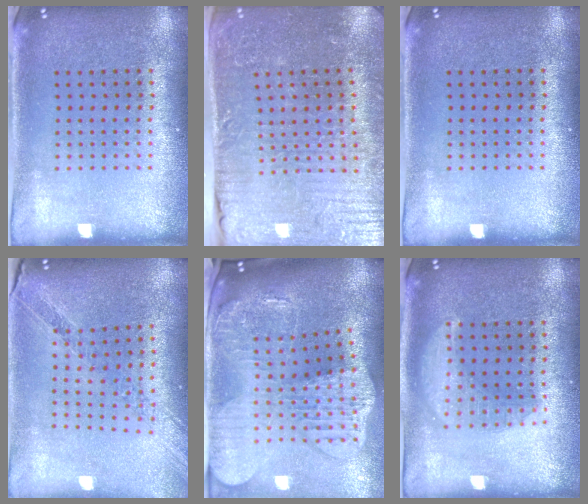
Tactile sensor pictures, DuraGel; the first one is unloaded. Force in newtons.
{"total": 4.1, "press": 4.1, "slide": 0.5}
{"total": 0.0}
{"total": 1.1, "press": 1.0, "slide": 0.0}
{"total": 4.4, "press": 3.3, "slide": 2.9}
{"total": 2.9, "press": 2.9, "slide": 0.3}